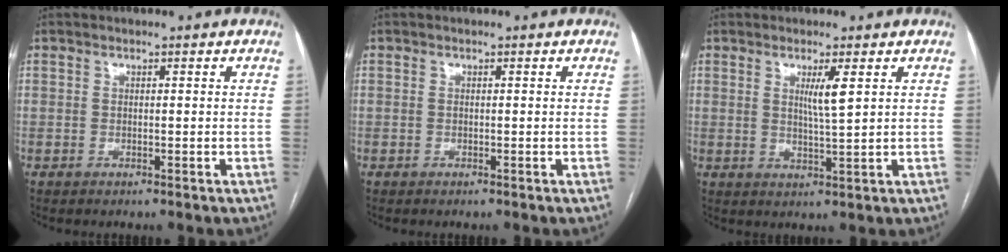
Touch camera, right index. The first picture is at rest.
{"total": 0.0}
{"total": 3.7, "force": [1.4, -0.3, 3.4], "torque": [-0.065, -0.008, 0.025]}